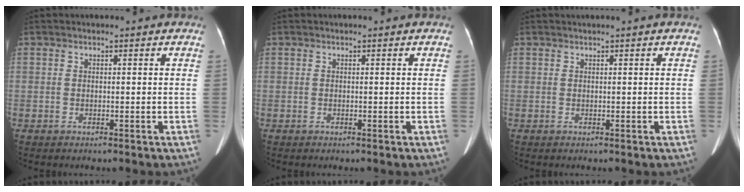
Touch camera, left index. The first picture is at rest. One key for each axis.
{"total": 0.0}
{"total": 0.6, "fx": 0.5, "fy": -0.2, "fz": 0.3, "tx": -0.012, "ty": 0.005, "tz": 0.018}